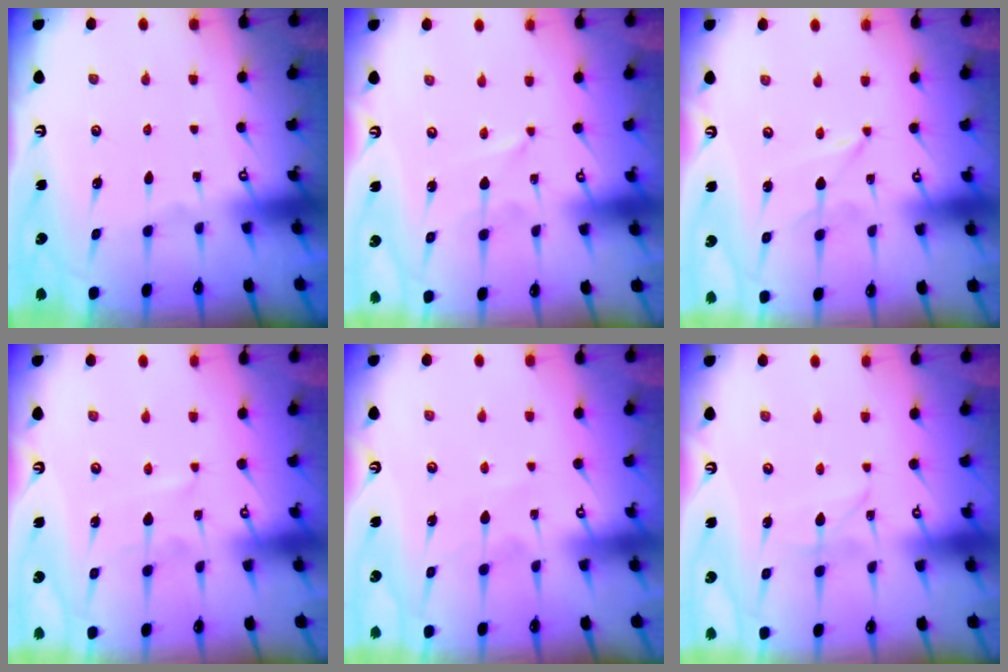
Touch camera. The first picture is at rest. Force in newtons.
{"total": 0.0}
{"total": 0.6, "press": 0.5, "slide": 0.1}
{"total": 3.3, "press": 3.2, "slide": 0.4}
{"total": 3.9, "press": 3.8, "slide": 0.4}
{"total": 2.6, "press": 2.6, "slide": 0.3}